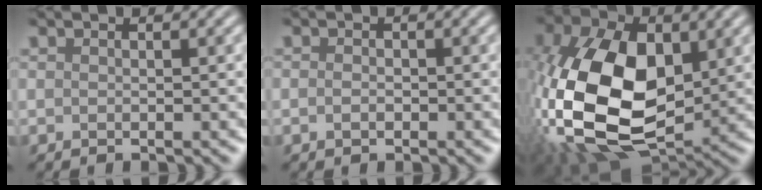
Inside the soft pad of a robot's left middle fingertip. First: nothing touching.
{"total": 0.8, "force": [-0.3, 0.6, 0.5], "torque": [-0.009, 0.002, -0.007]}
{"total": 16.4, "force": [0.6, 10.4, 12.7], "torque": [-0.288, -0.011, 0.009]}